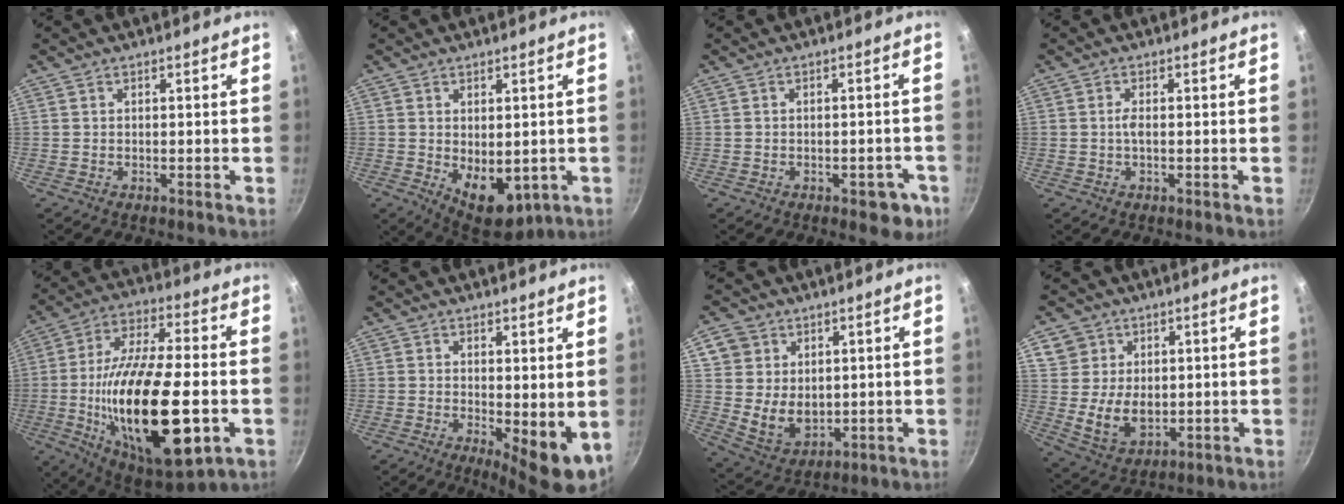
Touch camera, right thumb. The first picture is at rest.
{"total": 9.4, "force": [-1.2, 5.7, 7.3], "torque": [-0.082, -0.017, 0.000]}
{"total": 5.5, "force": [-2.4, 3.0, 4.0], "torque": [-0.022, 0.023, -0.020]}
{"total": 1.6, "force": [-0.1, 0.6, 1.5], "torque": [-0.032, 0.003, -0.005]}
{"total": 29.1, "force": [-6.0, 11.4, 26.1], "torque": [-0.453, 0.015, -0.094]}
{"total": 7.5, "force": [0.2, 3.0, 6.9], "torque": [-0.086, -0.016, 0.010]}
{"total": 9.9, "force": [2.2, 8.4, 4.7], "torque": [-0.059, -0.022, 0.052]}
{"total": 9.4, "force": [1.6, 8.0, 4.6], "torque": [-0.057, -0.020, 0.037]}